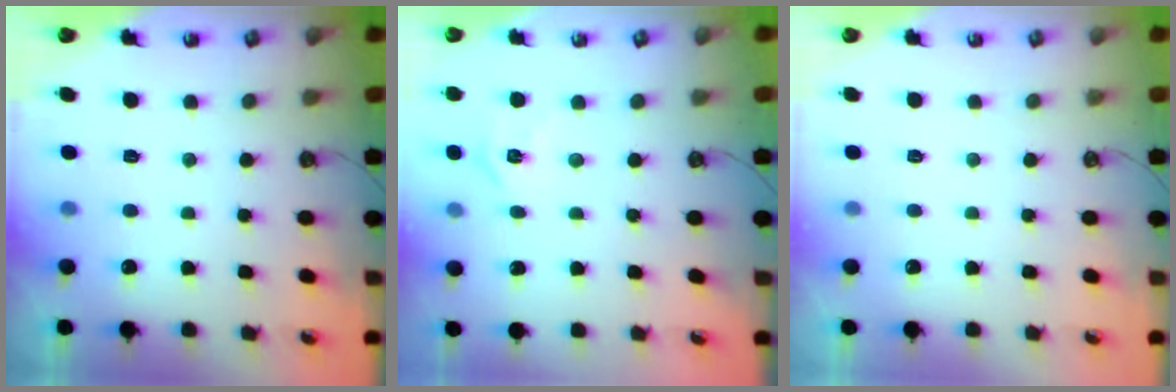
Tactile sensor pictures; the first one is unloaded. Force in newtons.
{"total": 6.5, "press": 6.4, "slide": 0.7}
{"total": 0.0}